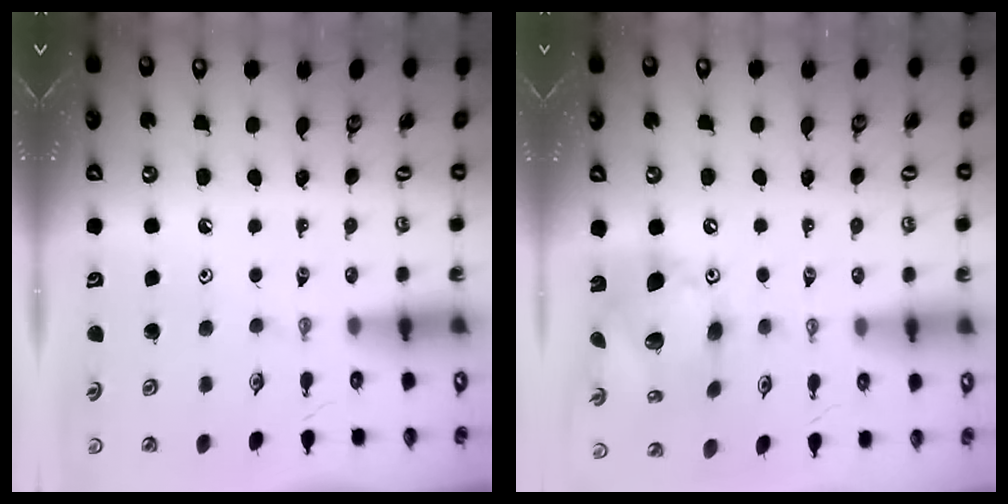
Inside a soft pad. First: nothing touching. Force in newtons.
{"total": 15.1, "press": 15.0, "slide": 1.6}